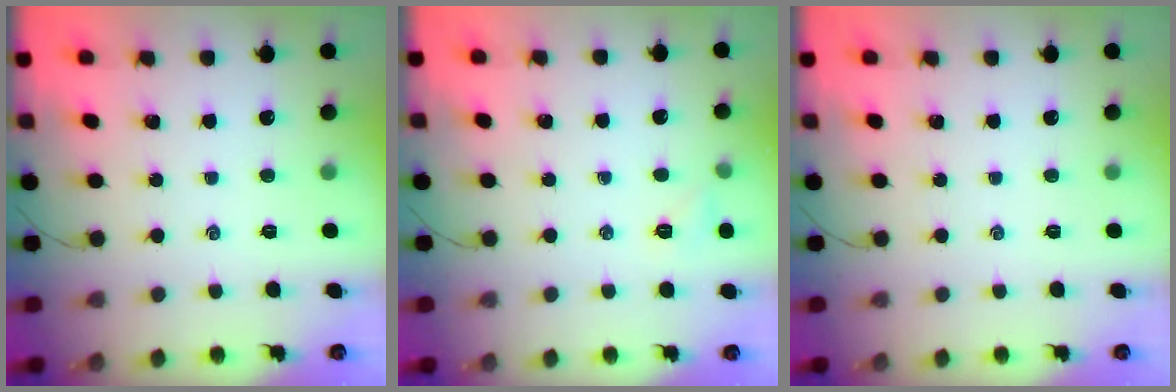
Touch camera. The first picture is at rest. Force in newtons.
{"total": 5.5, "press": 5.4, "slide": 1.2}
{"total": 0.0}